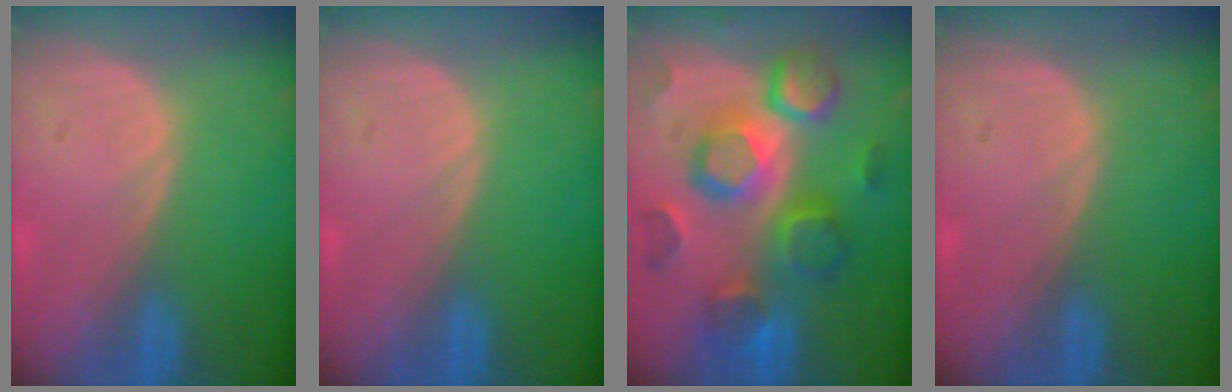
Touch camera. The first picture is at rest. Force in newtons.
{"total": 0.0}
{"total": 12.3, "press": 12.2, "slide": 1.2}
{"total": 0.0}